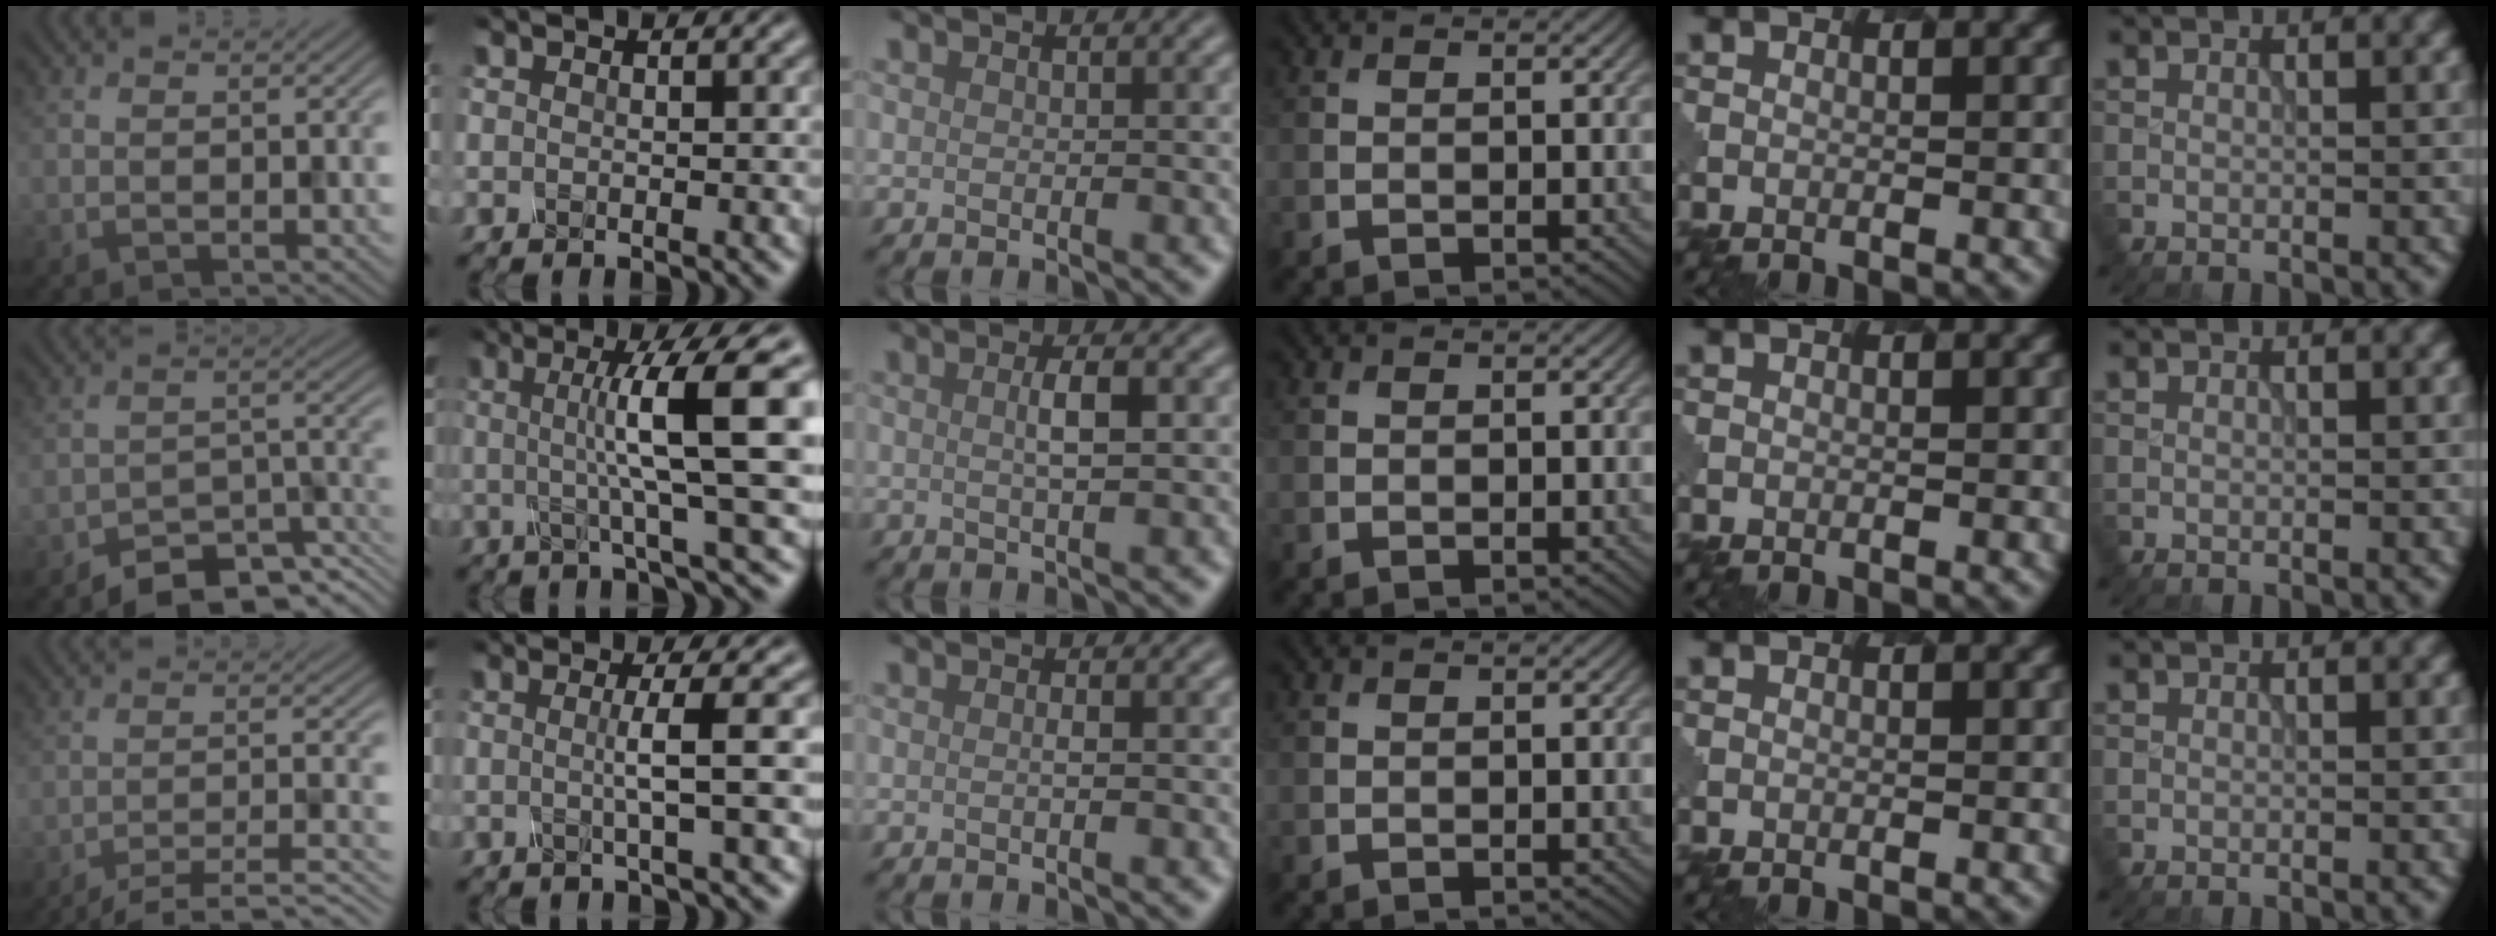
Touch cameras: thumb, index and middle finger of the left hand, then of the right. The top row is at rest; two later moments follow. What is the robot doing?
{"motion": "shake", "object": "salt shaker"}